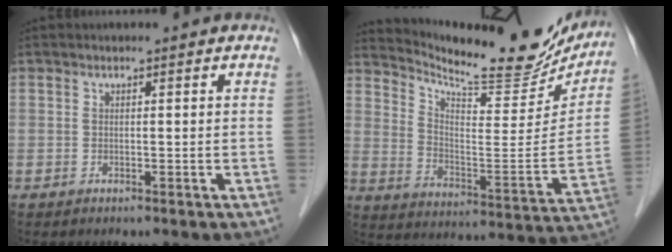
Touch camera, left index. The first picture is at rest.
{"total": 21.0, "force": [19.2, 3.7, 7.8], "torque": [-0.129, -0.054, 0.268]}